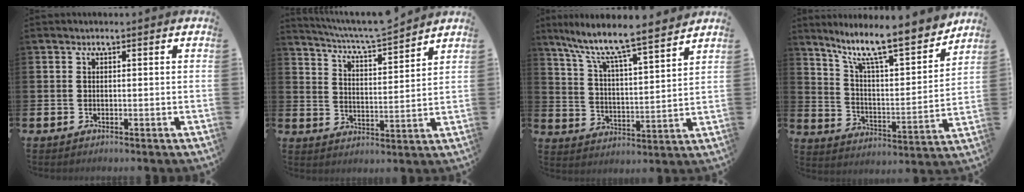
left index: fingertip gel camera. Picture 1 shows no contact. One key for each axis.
{"total": 6.5, "fx": 6.3, "fy": 0.2, "fz": 1.6, "tx": -0.060, "ty": -0.045, "tz": 0.110}
{"total": 8.5, "fx": 7.8, "fy": 0.3, "fz": 3.4, "tx": -0.096, "ty": -0.062, "tz": 0.128}
{"total": 11.5, "fx": 9.7, "fy": 1.9, "fz": 5.9, "tx": -0.131, "ty": -0.069, "tz": 0.160}